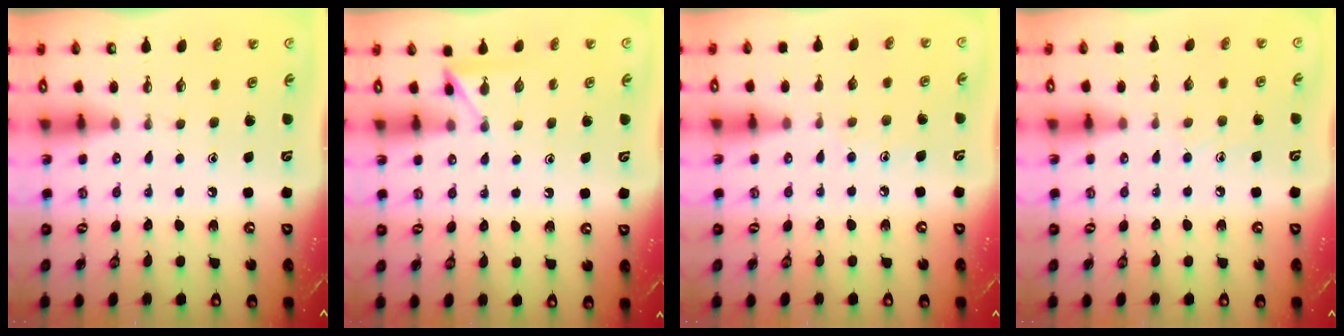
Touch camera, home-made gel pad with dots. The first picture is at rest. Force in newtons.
{"total": 4.4, "press": 4.4, "slide": 0.3}
{"total": 5.0, "press": 5.0, "slide": 0.5}
{"total": 5.3, "press": 5.2, "slide": 0.5}